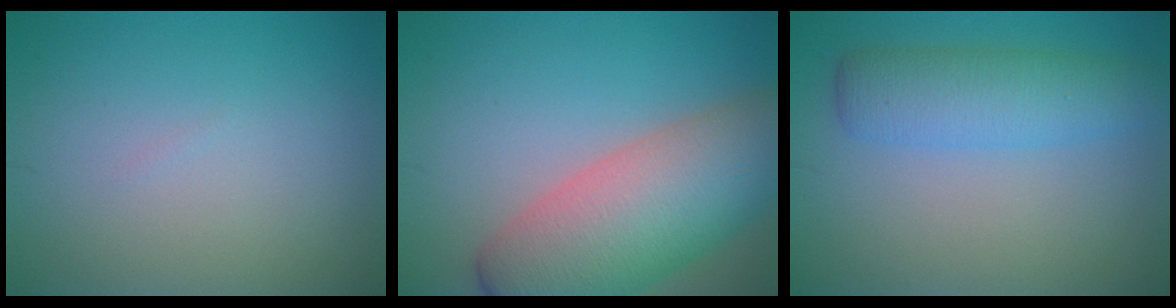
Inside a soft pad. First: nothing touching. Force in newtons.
{"total": 10.3, "press": 10.2, "slide": 0.9}
{"total": 4.6, "press": 4.6, "slide": 0.1}